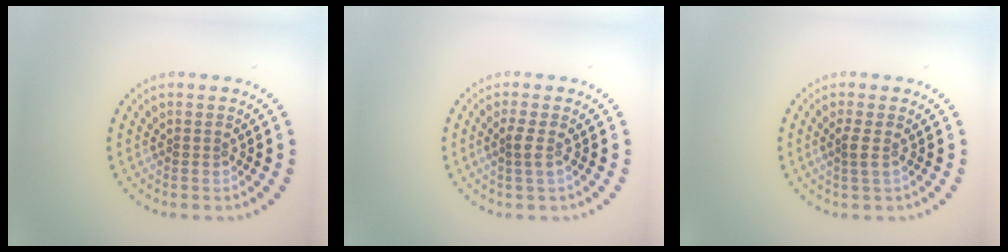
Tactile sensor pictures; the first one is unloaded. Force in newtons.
{"total": 1.3, "press": 1.1, "slide": 0.8}
{"total": 1.2, "press": 1.0, "slide": 0.6}